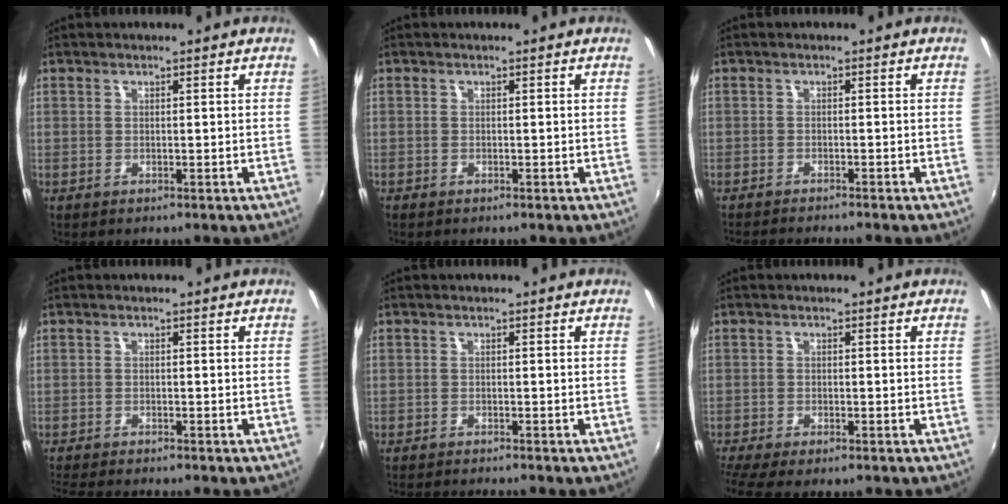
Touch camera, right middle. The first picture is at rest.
{"total": 0.6, "force": [-0.5, 0.2, 0.1], "torque": [-0.003, -0.003, -0.012]}
{"total": 5.0, "force": [-4.6, -0.3, 1.8], "torque": [-0.043, -0.016, -0.075]}
{"total": 6.2, "force": [-5.6, 0.5, 2.5], "torque": [-0.063, -0.023, -0.095]}
{"total": 4.1, "force": [-3.9, -0.2, 1.4], "torque": [-0.034, -0.014, -0.065]}
{"total": 5.8, "force": [-4.8, 0.8, 3.1], "torque": [-0.078, -0.035, -0.086]}